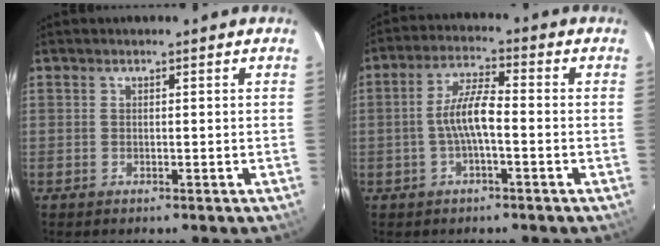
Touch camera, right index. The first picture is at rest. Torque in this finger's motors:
{"motor_torque": [0.67, -0.08, 0.52, 0.15]}